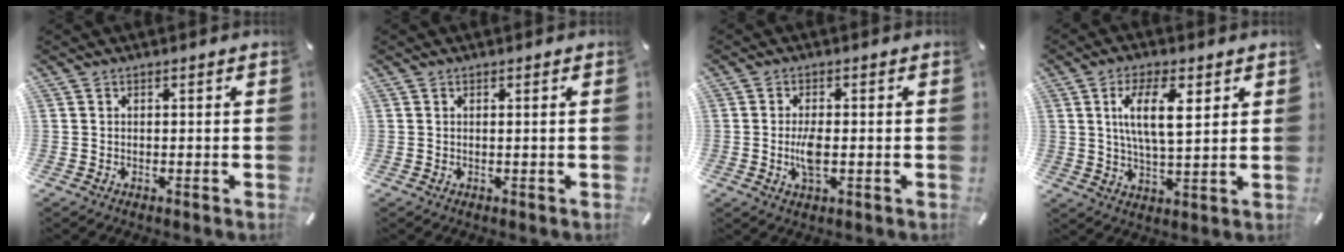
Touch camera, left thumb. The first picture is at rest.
{"total": 0.9, "force": [0.2, -0.3, 0.9], "torque": [-0.015, -0.003, 0.003]}
{"total": 5.0, "force": [-0.6, 2.0, 4.5], "torque": [-0.099, -0.005, -0.015]}
{"total": 10.5, "force": [3.8, 3.9, 9.0], "torque": [-0.166, -0.004, 0.059]}